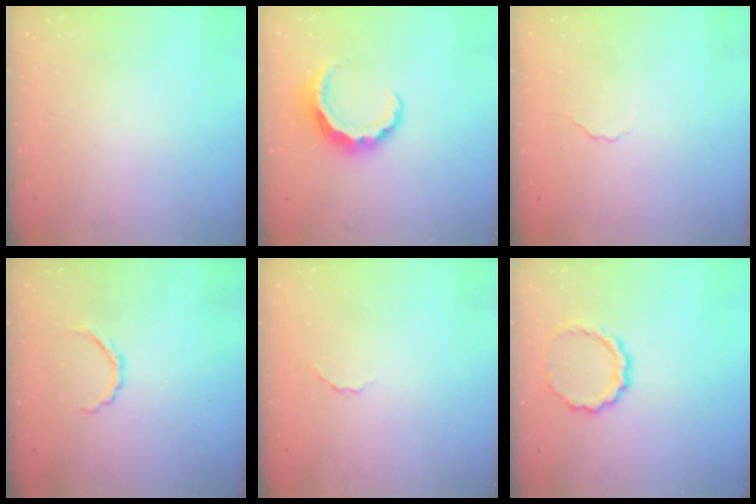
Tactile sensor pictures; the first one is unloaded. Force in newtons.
{"total": 8.2, "press": 8.2, "slide": 1.1}
{"total": 2.4, "press": 2.3, "slide": 0.7}
{"total": 3.1, "press": 2.9, "slide": 1.1}
{"total": 1.8, "press": 1.6, "slide": 0.8}
{"total": 8.2, "press": 7.9, "slide": 1.8}